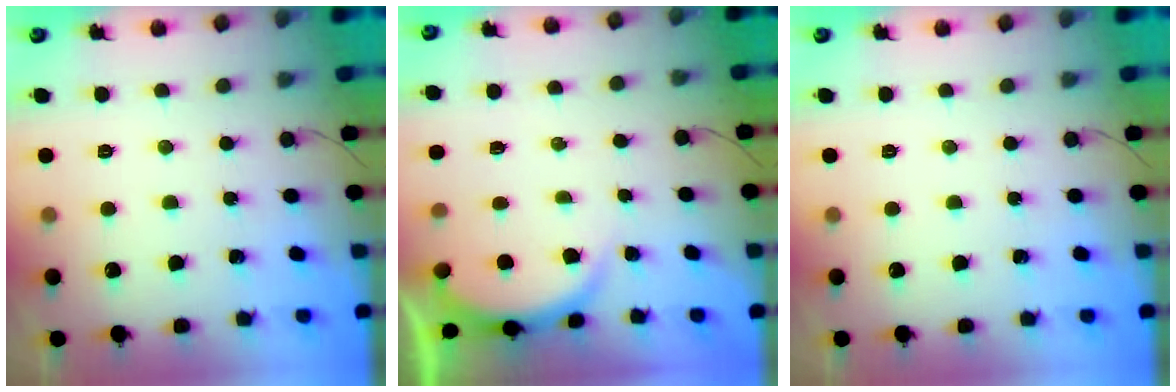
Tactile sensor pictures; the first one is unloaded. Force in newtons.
{"total": 2.8, "press": 2.7, "slide": 0.6}
{"total": 0.0}